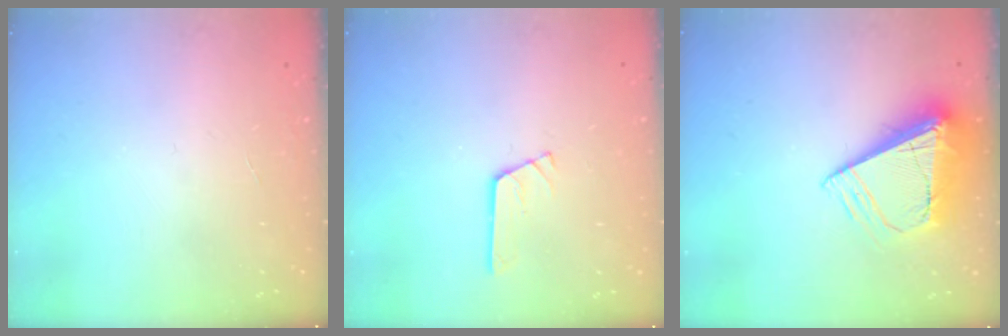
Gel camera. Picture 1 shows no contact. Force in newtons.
{"total": 2.9, "press": 2.9, "slide": 0.2}
{"total": 11.8, "press": 11.7, "slide": 1.5}